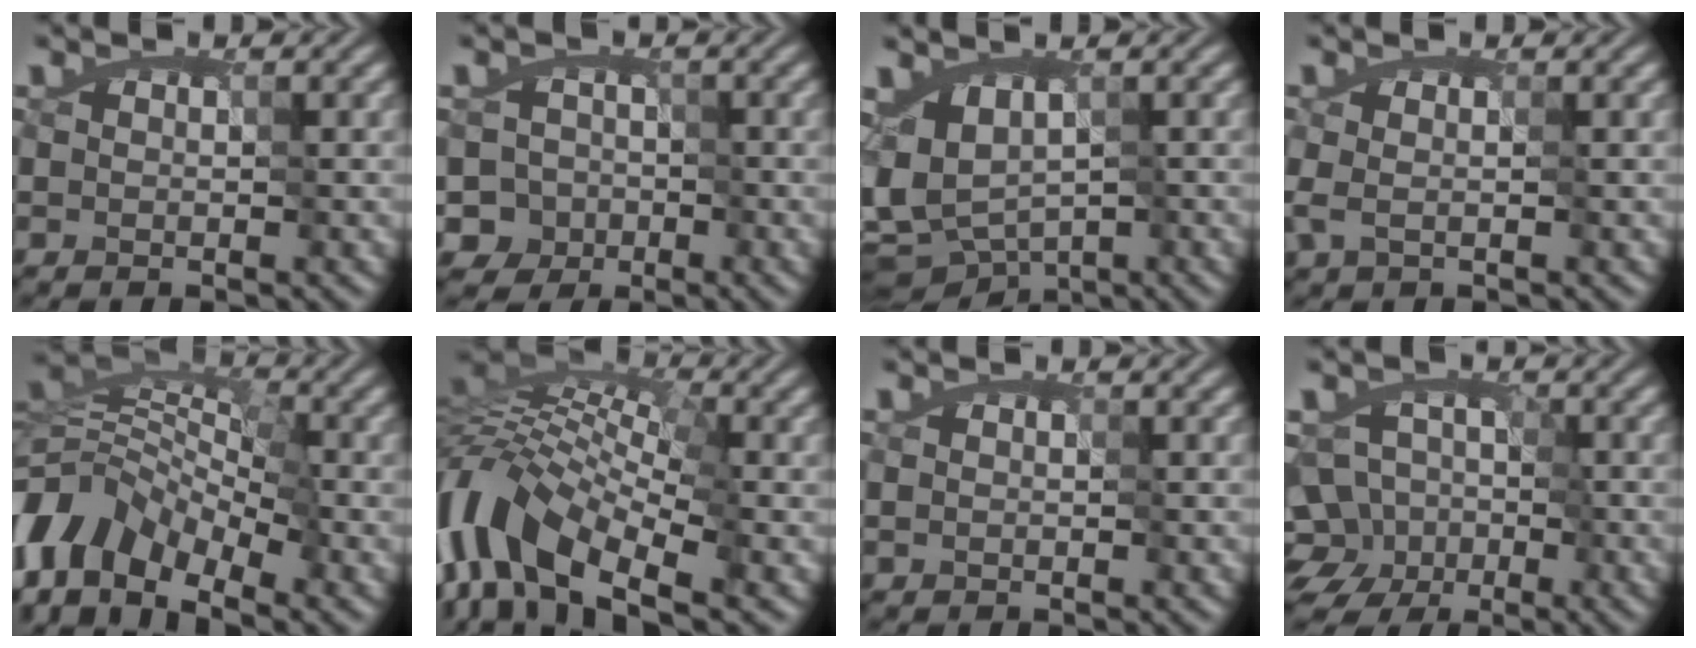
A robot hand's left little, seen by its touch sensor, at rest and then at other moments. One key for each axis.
{"total": 5.2, "fx": -2.3, "fy": 4.6, "fz": 1.0, "tx": -0.006, "ty": 0.013, "tz": -0.077}
{"total": 4.3, "fx": -0.8, "fy": 3.2, "fz": 2.8, "tx": -0.044, "ty": -0.015, "tz": -0.014}
{"total": 0.9, "fx": 0.1, "fy": 0.3, "fz": 0.8, "tx": -0.022, "ty": -0.001, "tz": 0.000}
{"total": 8.6, "fx": -5.6, "fy": 4.4, "fz": 4.8, "tx": -0.096, "ty": 0.013, "tz": -0.126}
{"total": 12.1, "fx": -4.8, "fy": 5.7, "fz": 9.6, "tx": -0.203, "ty": 0.019, "tz": -0.111}
{"total": 0.0}
{"total": 7.9, "fx": -3.4, "fy": 6.5, "fz": 2.8, "tx": -0.037, "ty": 0.008, "tz": -0.095}